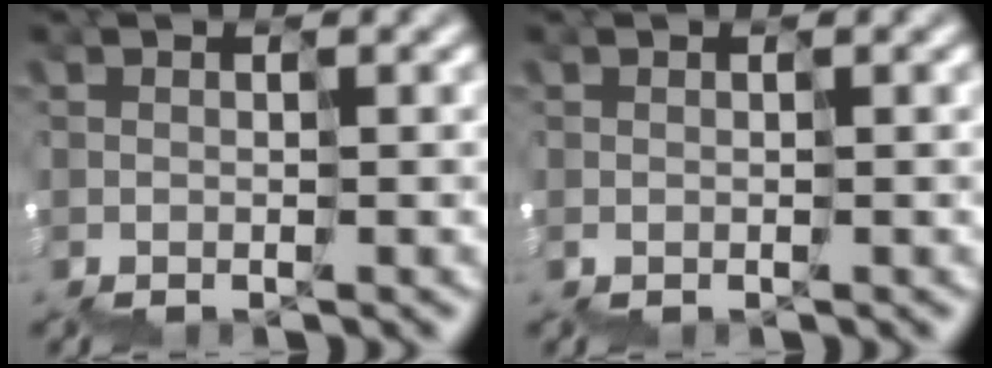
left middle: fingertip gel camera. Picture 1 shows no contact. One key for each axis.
{"total": 0.0}